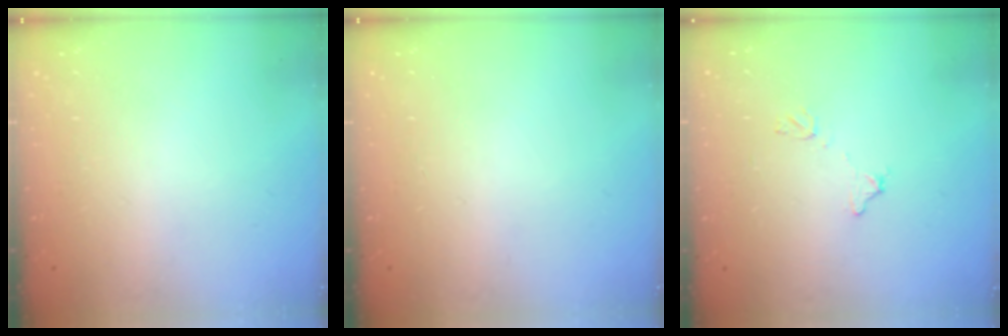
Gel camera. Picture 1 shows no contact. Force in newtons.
{"total": 0.0}
{"total": 7.0, "press": 7.0, "slide": 0.3}